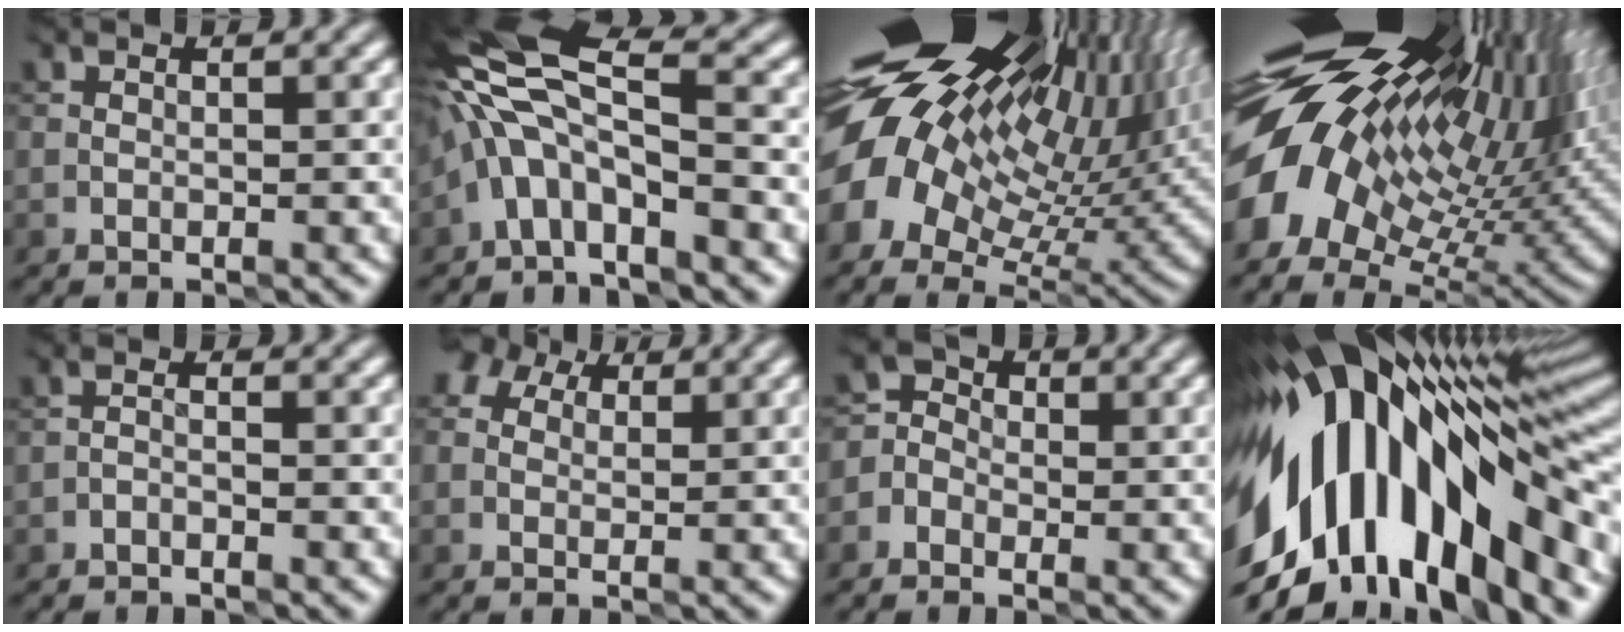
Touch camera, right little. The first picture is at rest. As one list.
[{"total": 6.6, "force": [-1.6, 2.4, 5.9], "torque": [-0.113, 0.020, -0.044]}, {"total": 18.0, "force": [5.1, 10.4, 13.8], "torque": [-0.229, -0.029, 0.124]}, {"total": 17.3, "force": [6.1, 8.2, 13.9], "torque": [-0.243, -0.014, 0.124]}, {"total": 0.7, "force": [-0.5, 0.1, 0.5], "torque": [-0.010, 0.004, -0.014]}, {"total": 3.3, "force": [1.5, 2.6, 1.5], "torque": [-0.012, 0.019, 0.000]}, {"total": 1.9, "force": [-0.6, 1.7, 0.6], "torque": [-0.008, 0.006, -0.017]}, {"total": 15.3, "force": [-2.4, 8.2, 12.7], "torque": [-0.223, 0.011, -0.035]}]